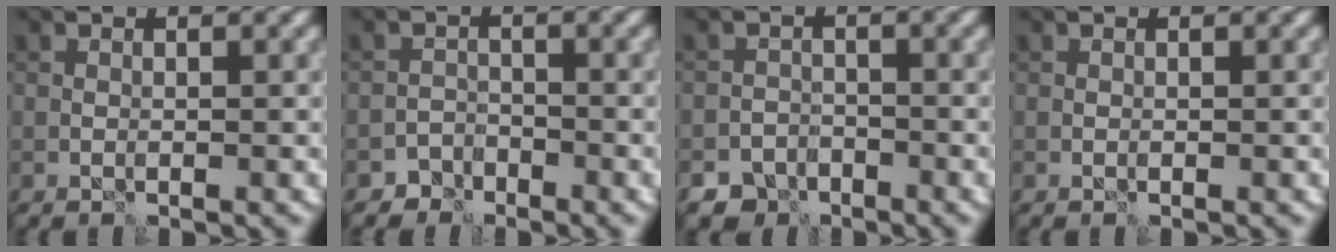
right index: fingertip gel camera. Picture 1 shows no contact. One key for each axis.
{"total": 2.0, "fx": -1.7, "fy": 1.1, "fz": -0.3, "tx": 0.018, "ty": 0.008, "tz": -0.030}
{"total": 4.1, "fx": -3.4, "fy": 2.3, "fz": 0.3, "tx": 0.016, "ty": 0.003, "tz": -0.051}
{"total": 0.0}